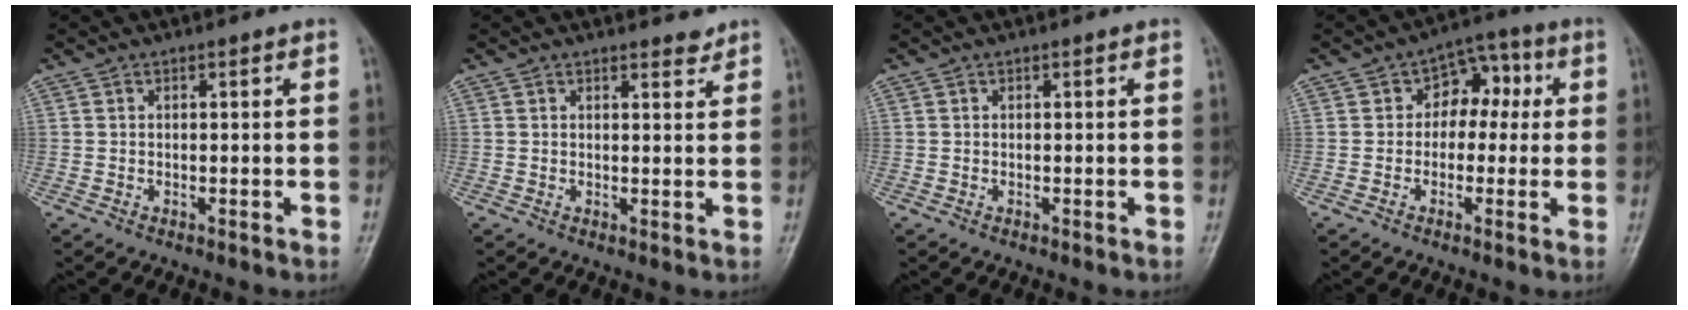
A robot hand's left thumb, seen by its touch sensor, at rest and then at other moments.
{"total": 1.8, "force": [1.7, 0.5, 0.4], "torque": [0.006, -0.015, 0.021]}
{"total": 0.0}
{"total": 7.5, "force": [0.9, 5.6, 4.9], "torque": [-0.019, 0.024, 0.000]}